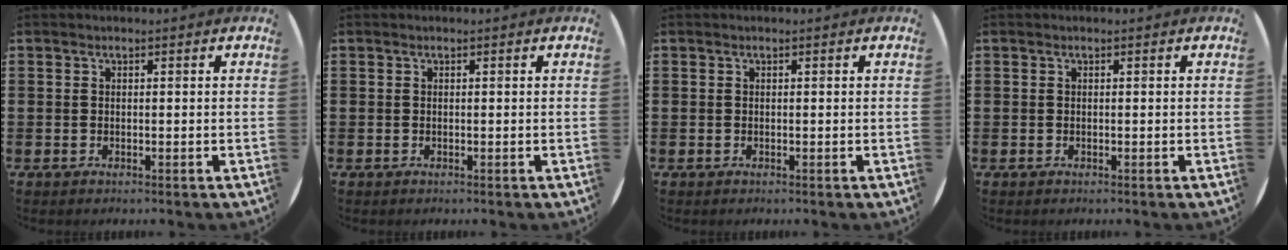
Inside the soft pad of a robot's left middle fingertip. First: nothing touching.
{"total": 0.0}
{"total": 0.0}
{"total": 0.0}